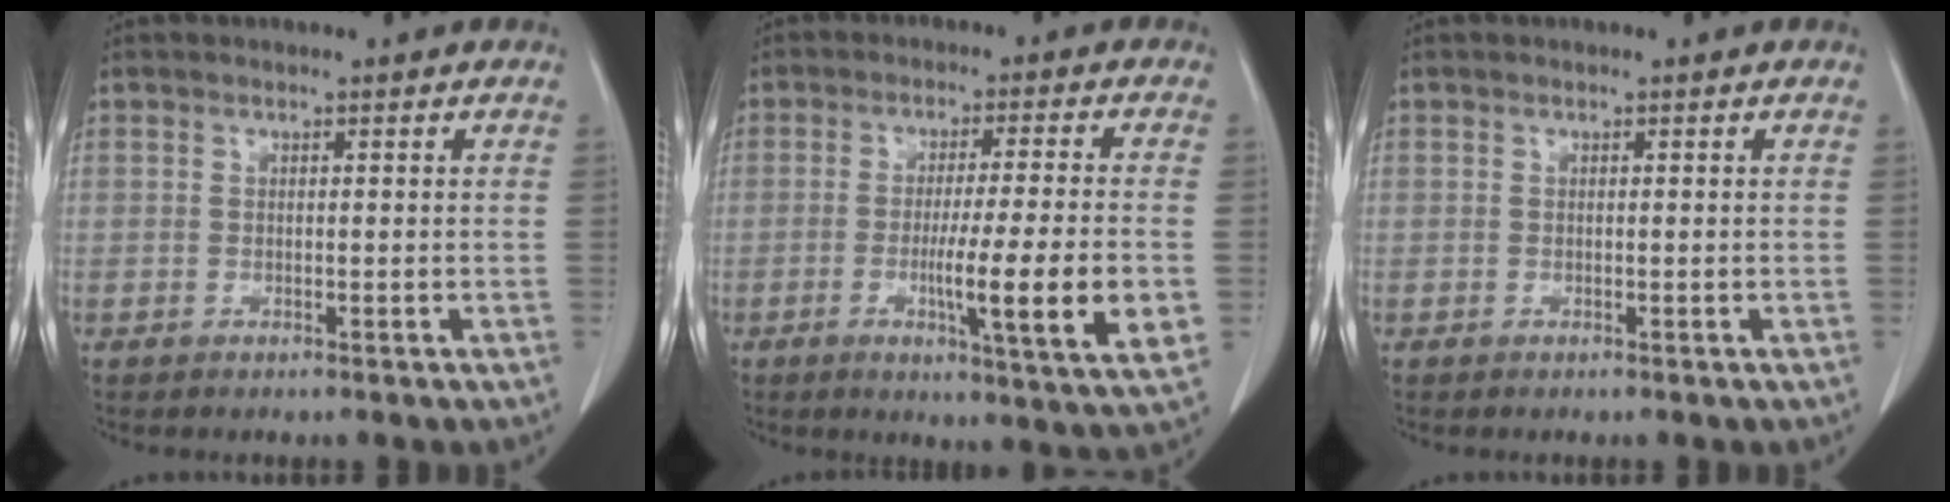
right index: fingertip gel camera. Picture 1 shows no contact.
{"total": 13.0, "force": [-2.6, -0.5, 12.7], "torque": [-0.194, -0.027, -0.042]}
{"total": 0.0}